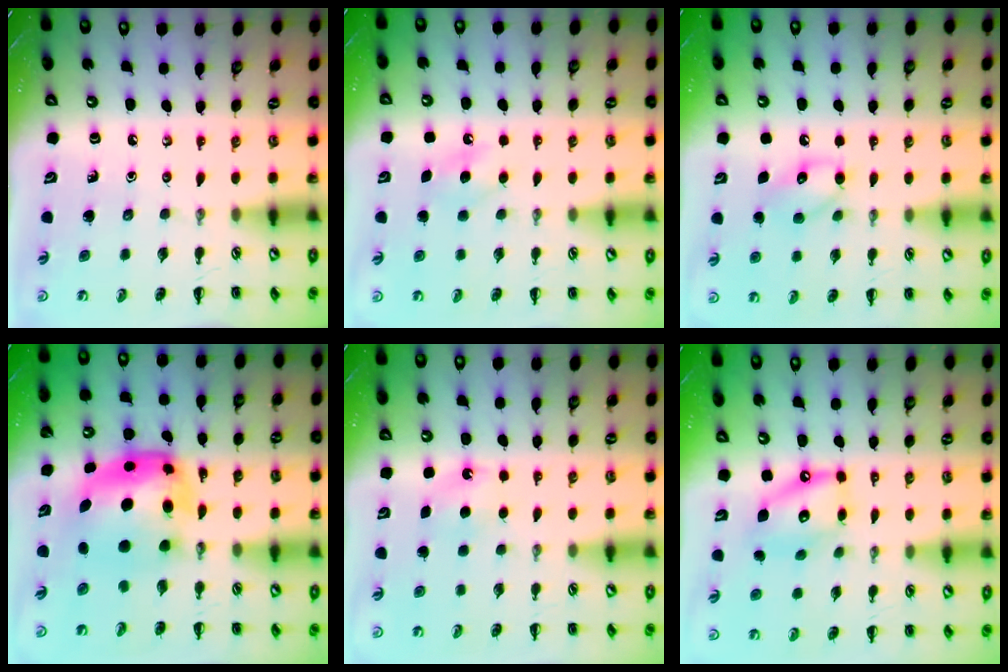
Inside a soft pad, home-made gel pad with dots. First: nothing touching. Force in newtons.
{"total": 6.2, "press": 6.0, "slide": 1.6}
{"total": 9.8, "press": 9.8, "slide": 1.0}
{"total": 7.0, "press": 6.8, "slide": 1.7}
{"total": 4.7, "press": 4.5, "slide": 1.3}
{"total": 12.5, "press": 12.3, "slide": 2.3}